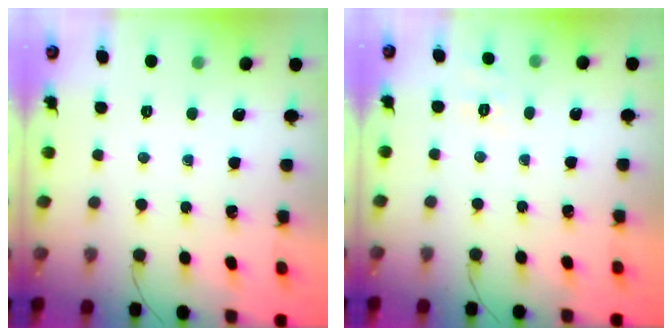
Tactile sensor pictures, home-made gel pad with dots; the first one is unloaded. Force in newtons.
{"total": 6.7, "press": 6.5, "slide": 1.8}